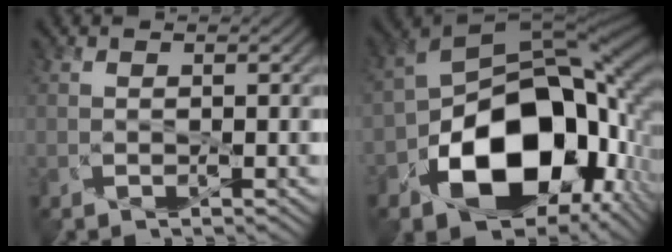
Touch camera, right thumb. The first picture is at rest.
{"total": 17.1, "force": [-5.5, 11.3, 11.5], "torque": [-0.180, -0.031, -0.084]}